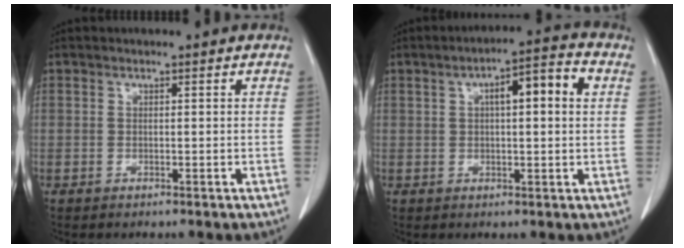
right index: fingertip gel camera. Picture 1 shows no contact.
{"total": 7.7, "force": [1.9, 1.4, 7.3], "torque": [-0.115, 0.023, 0.024]}